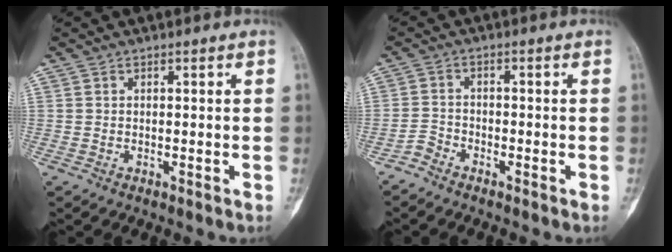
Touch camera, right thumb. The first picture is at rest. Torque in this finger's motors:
{"motor_torque": [4.23, 0.77, -0.12, -0.46, 0.04]}